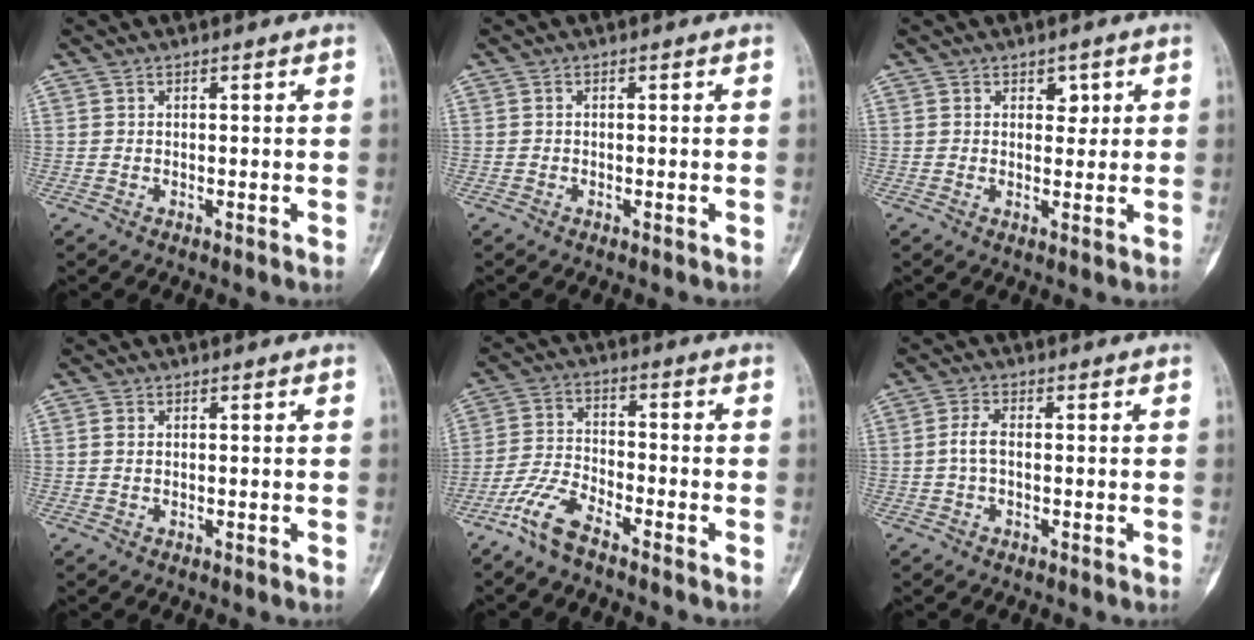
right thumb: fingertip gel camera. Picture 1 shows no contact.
{"total": 0.0}
{"total": 2.6, "force": [1.2, 1.9, 1.3], "torque": [0.008, -0.005, 0.017]}
{"total": 1.4, "force": [0.1, 1.1, 0.9], "torque": [-0.018, -0.001, 0.001]}
{"total": 7.7, "force": [-5.7, 2.6, 4.5], "torque": [-0.102, 0.028, -0.121]}
{"total": 3.3, "force": [-0.3, 1.8, 2.7], "torque": [-0.055, 0.008, -0.010]}